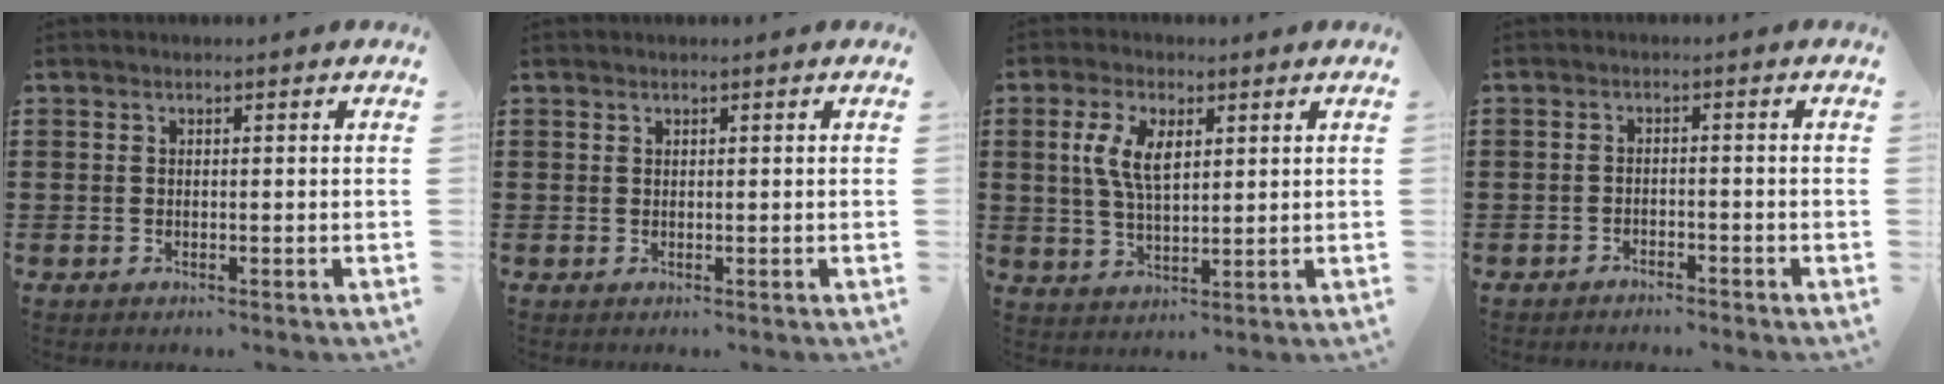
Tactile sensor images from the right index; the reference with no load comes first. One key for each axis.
{"total": 0.5, "fx": 0.4, "fy": 0.4, "fz": 0.1, "tx": -0.003, "ty": 0.002, "tz": 0.008}
{"total": 6.5, "fx": 2.0, "fy": 3.2, "fz": 5.3, "tx": -0.121, "ty": 0.008, "tz": 0.032}
{"total": 1.7, "fx": -1.7, "fy": 0.3, "fz": 0.0, "tx": -0.007, "ty": 0.003, "tz": -0.037}